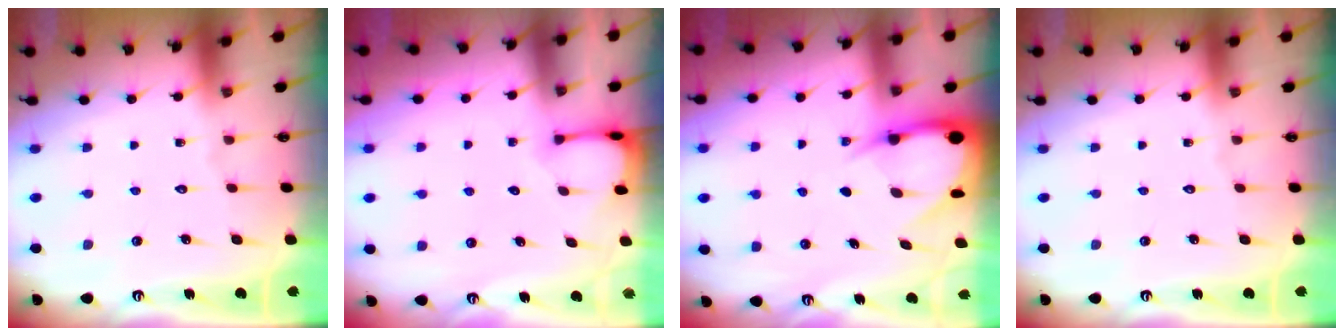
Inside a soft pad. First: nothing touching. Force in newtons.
{"total": 2.3, "press": 2.3, "slide": 0.4}
{"total": 5.8, "press": 5.8, "slide": 0.7}
{"total": 0.0}